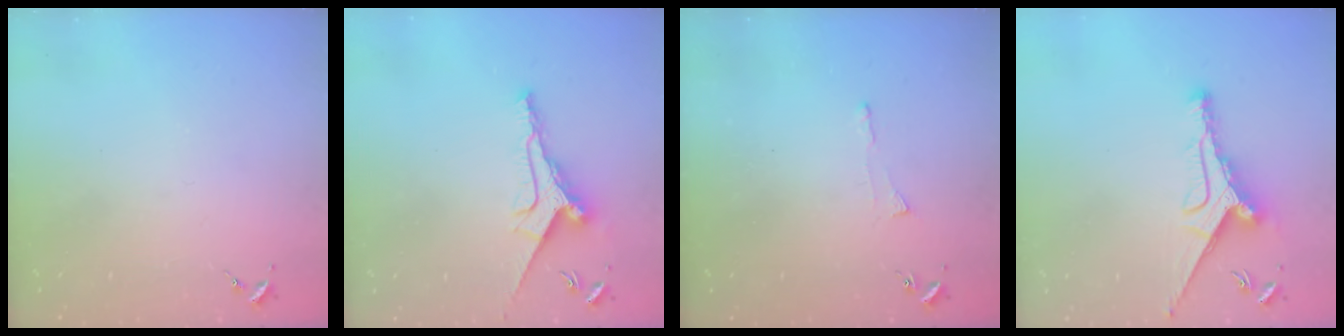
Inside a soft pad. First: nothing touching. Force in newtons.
{"total": 10.5, "press": 10.5, "slide": 0.3}
{"total": 3.0, "press": 2.9, "slide": 0.5}
{"total": 11.4, "press": 11.4, "slide": 0.6}